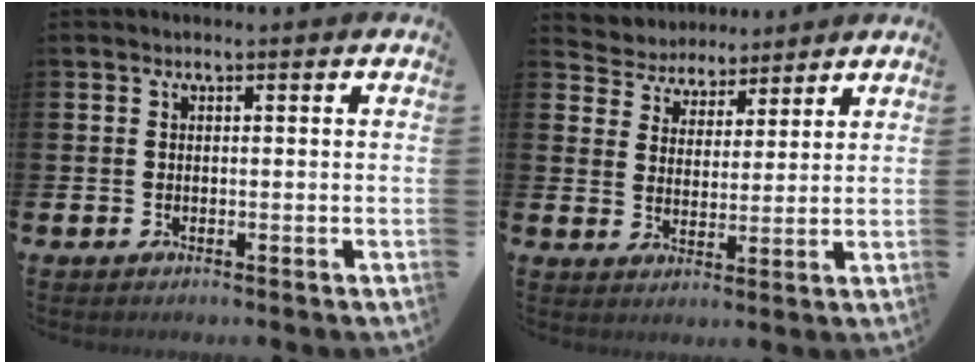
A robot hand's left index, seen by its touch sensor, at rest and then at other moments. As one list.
[{"total": 4.6, "force": [4.2, 1.6, -0.8], "torque": [-0.007, -0.027, 0.073]}]